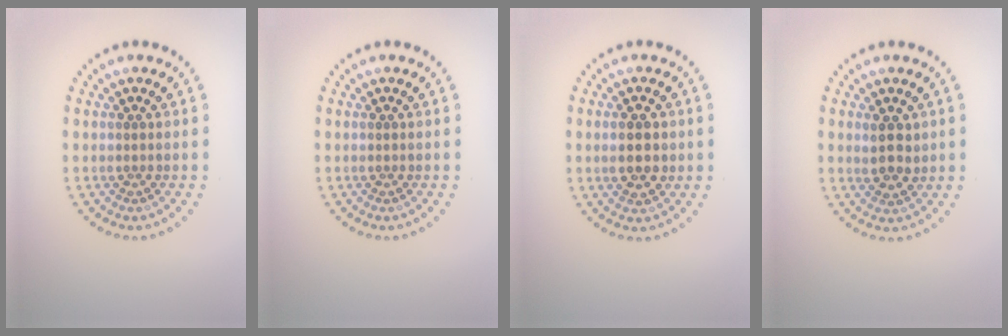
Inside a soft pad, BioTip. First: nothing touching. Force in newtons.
{"total": 0.0}
{"total": 3.0, "press": 3.0, "slide": 0.1}
{"total": 2.4, "press": 2.3, "slide": 0.8}